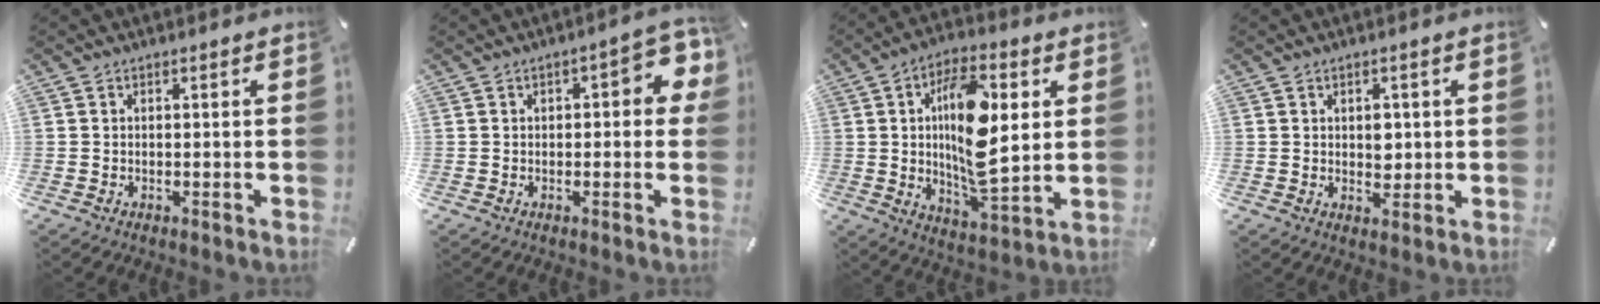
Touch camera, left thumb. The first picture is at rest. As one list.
[{"total": 7.2, "force": [1.0, 3.5, 6.2], "torque": [-0.074, 0.001, 0.011]}, {"total": 16.4, "force": [3.2, 7.3, 14.4], "torque": [-0.252, -0.008, 0.049]}, {"total": 3.3, "force": [0.6, 2.4, 2.1], "torque": [-0.021, -0.005, 0.004]}]